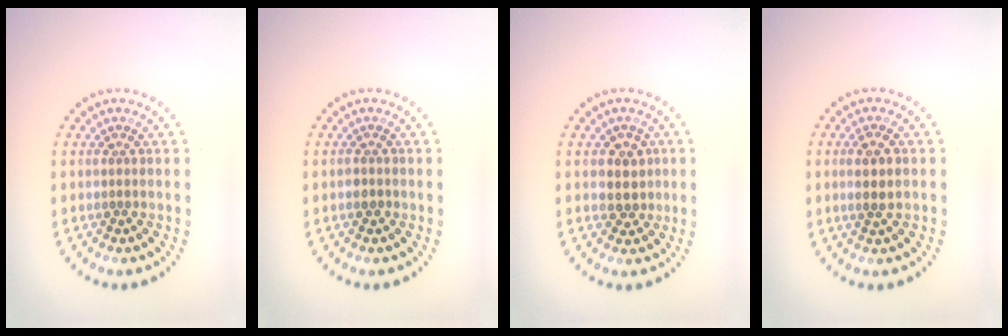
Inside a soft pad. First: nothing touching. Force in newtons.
{"total": 0.9, "press": 0.8, "slide": 0.5}
{"total": 2.2, "press": 2.0, "slide": 1.0}
{"total": 1.9, "press": 1.8, "slide": 0.4}